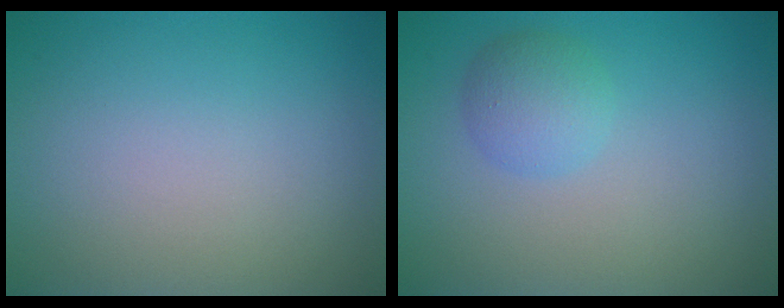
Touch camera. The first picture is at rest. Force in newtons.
{"total": 2.5, "press": 2.5, "slide": 0.2}